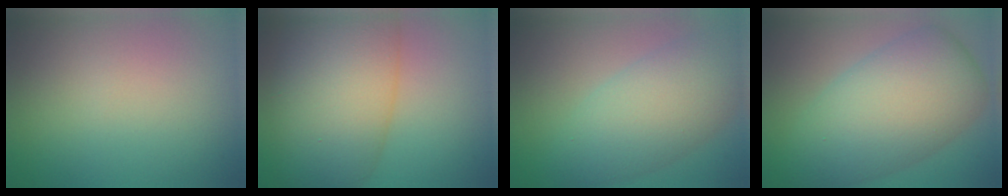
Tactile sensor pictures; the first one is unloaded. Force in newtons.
{"total": 11.1, "press": 11.1, "slide": 0.5}
{"total": 6.4, "press": 6.4, "slide": 0.2}
{"total": 9.6, "press": 9.6, "slide": 0.2}